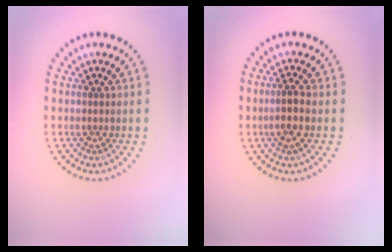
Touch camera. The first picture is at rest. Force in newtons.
{"total": 2.4, "press": 2.1, "slide": 1.1}